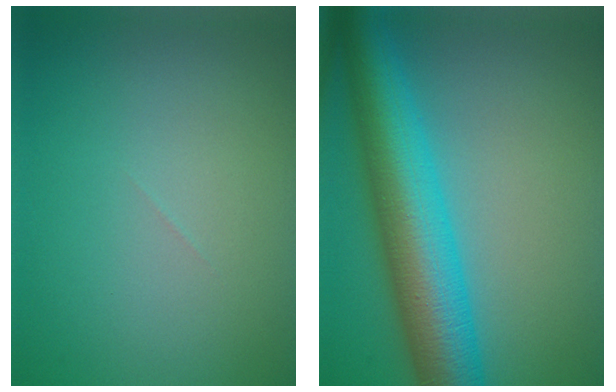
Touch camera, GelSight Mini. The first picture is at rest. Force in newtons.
{"total": 10.5, "press": 10.5, "slide": 0.2}